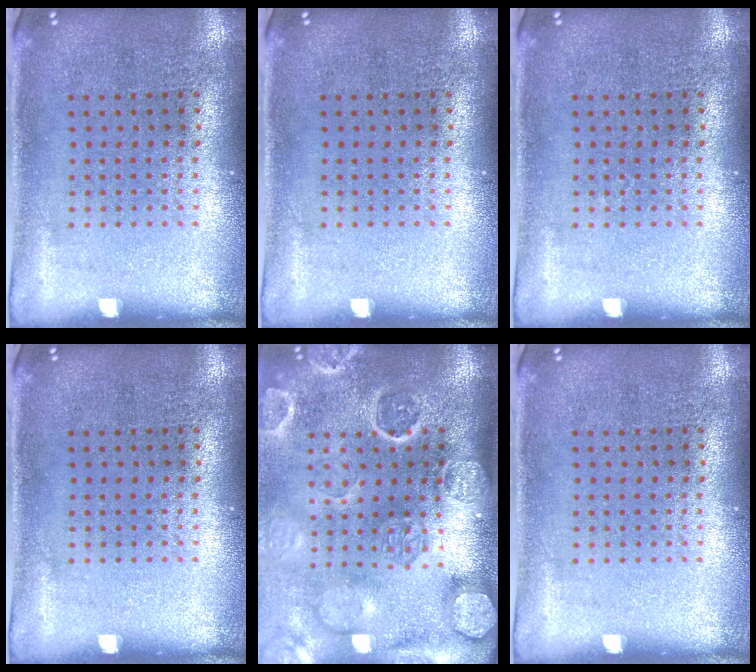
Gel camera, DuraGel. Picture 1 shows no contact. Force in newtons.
{"total": 0.0}
{"total": 0.0}
{"total": 0.0}
{"total": 4.2, "press": 3.5, "slide": 2.4}
{"total": 0.0}